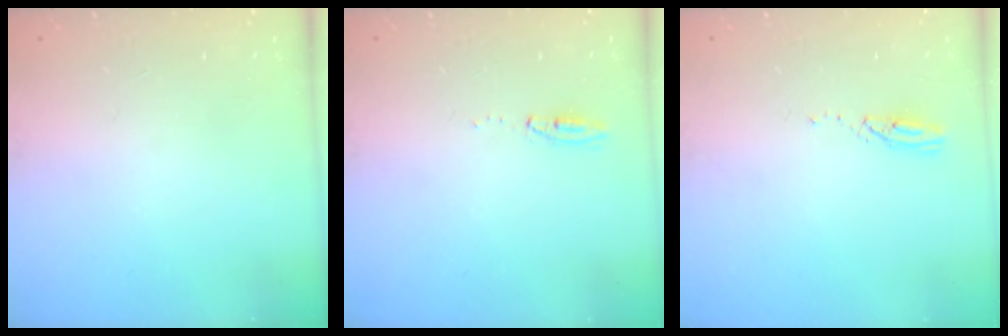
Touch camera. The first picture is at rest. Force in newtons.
{"total": 11.2, "press": 5.8, "slide": 9.6}
{"total": 3.1, "press": 3.1, "slide": 0.1}